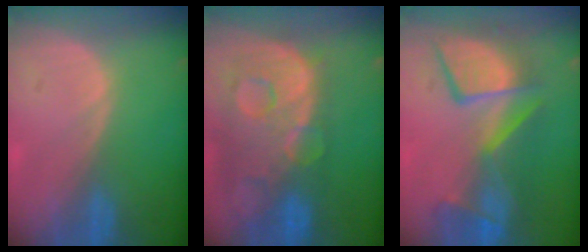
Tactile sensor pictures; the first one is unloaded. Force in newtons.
{"total": 13.8, "press": 11.3, "slide": 8.0}
{"total": 10.8, "press": 10.2, "slide": 3.5}